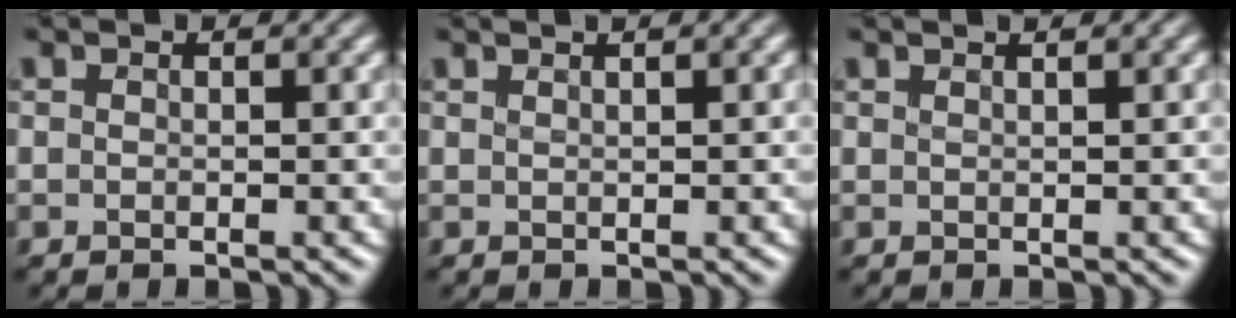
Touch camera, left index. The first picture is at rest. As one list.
[{"total": 3.5, "force": [2.0, 1.5, 2.4], "torque": [-0.010, 0.014, -0.003]}, {"total": 2.6, "force": [1.7, 1.0, 1.7], "torque": [-0.001, 0.005, -0.006]}]